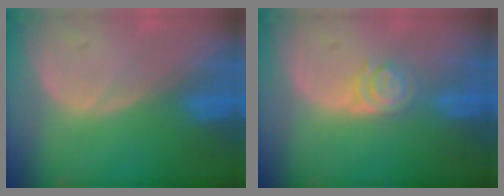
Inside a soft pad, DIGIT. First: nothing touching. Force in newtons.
{"total": 4.0, "press": 3.6, "slide": 1.6}